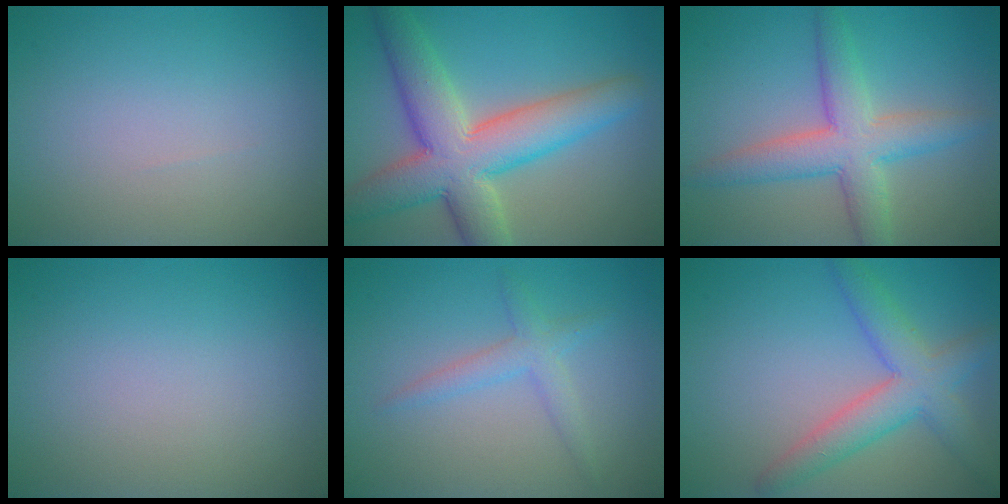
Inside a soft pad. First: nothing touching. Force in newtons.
{"total": 9.5, "press": 9.5, "slide": 0.7}
{"total": 5.0, "press": 5.0, "slide": 0.3}
{"total": 0.0}
{"total": 2.2, "press": 2.2, "slide": 0.2}
{"total": 5.1, "press": 5.1, "slide": 0.2}